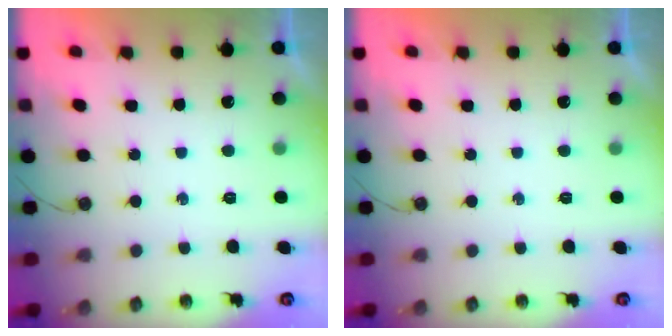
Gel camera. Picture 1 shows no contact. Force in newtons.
{"total": 0.0}